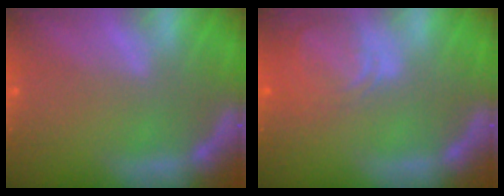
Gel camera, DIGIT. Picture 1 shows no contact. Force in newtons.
{"total": 5.0}